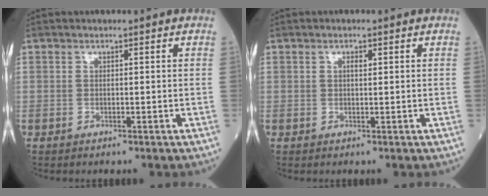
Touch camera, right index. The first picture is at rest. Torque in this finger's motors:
{"motor_torque": [-0.07, 0.02, -0.02, 0.00]}